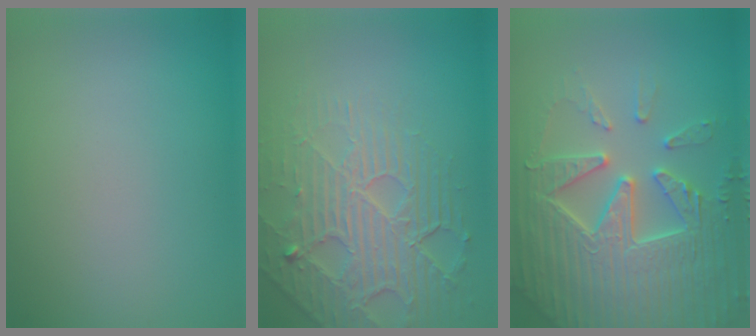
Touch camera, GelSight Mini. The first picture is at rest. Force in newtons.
{"total": 5.3, "press": 4.6, "slide": 2.6}
{"total": 7.7, "press": 7.6, "slide": 1.5}